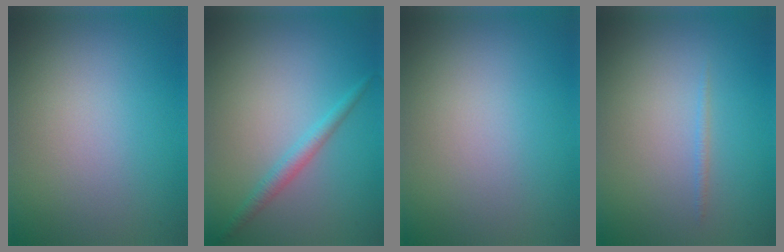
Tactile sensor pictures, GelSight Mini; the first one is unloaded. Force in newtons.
{"total": 1.7, "press": 1.7, "slide": 0.1}
{"total": 0.0}
{"total": 0.6, "press": 0.6, "slide": 0.1}